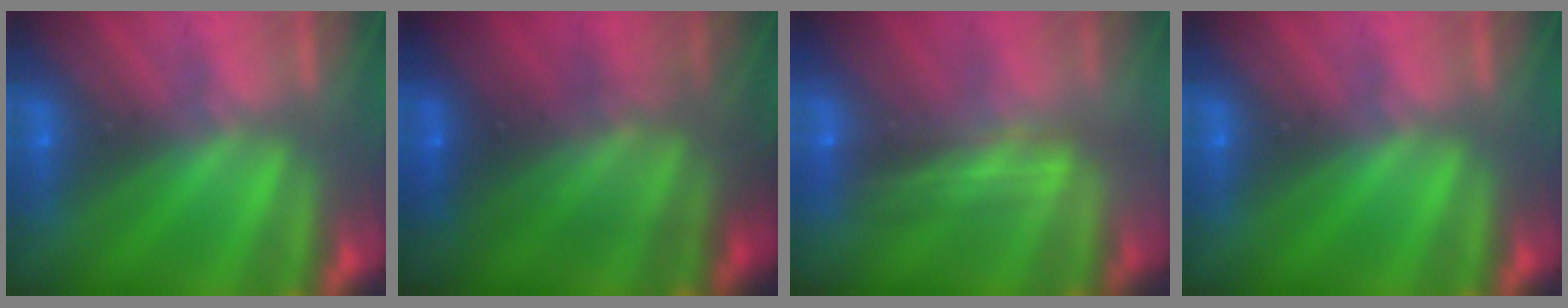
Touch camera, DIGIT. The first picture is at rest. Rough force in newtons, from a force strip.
{"total": 7.4}
{"total": 2.4}
{"total": 0.0}